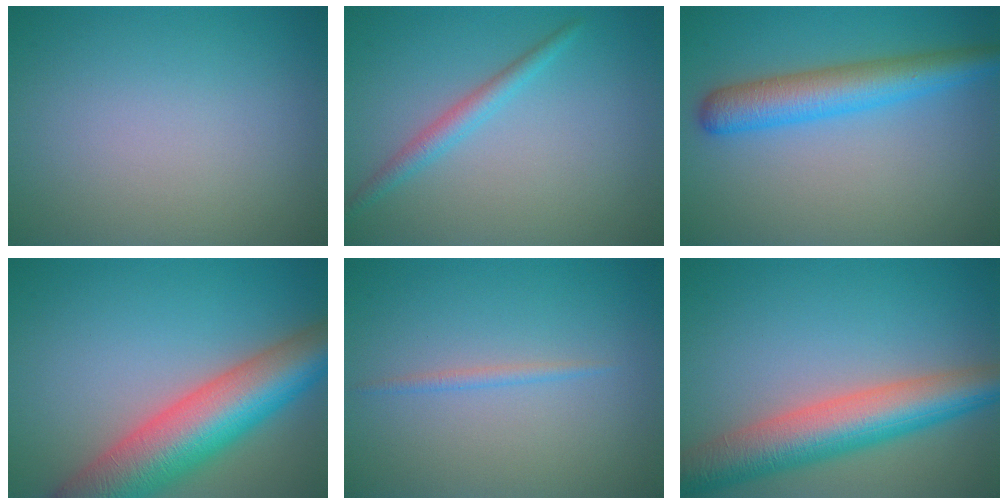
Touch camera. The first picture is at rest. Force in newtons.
{"total": 2.0, "press": 1.9, "slide": 0.1}
{"total": 5.4, "press": 5.4, "slide": 0.1}
{"total": 10.9, "press": 10.9, "slide": 0.5}
{"total": 0.9, "press": 0.9, "slide": 0.1}
{"total": 8.2, "press": 8.2, "slide": 0.3}